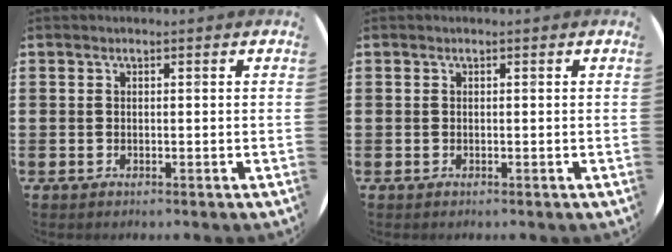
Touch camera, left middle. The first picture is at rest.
{"total": 0.0}